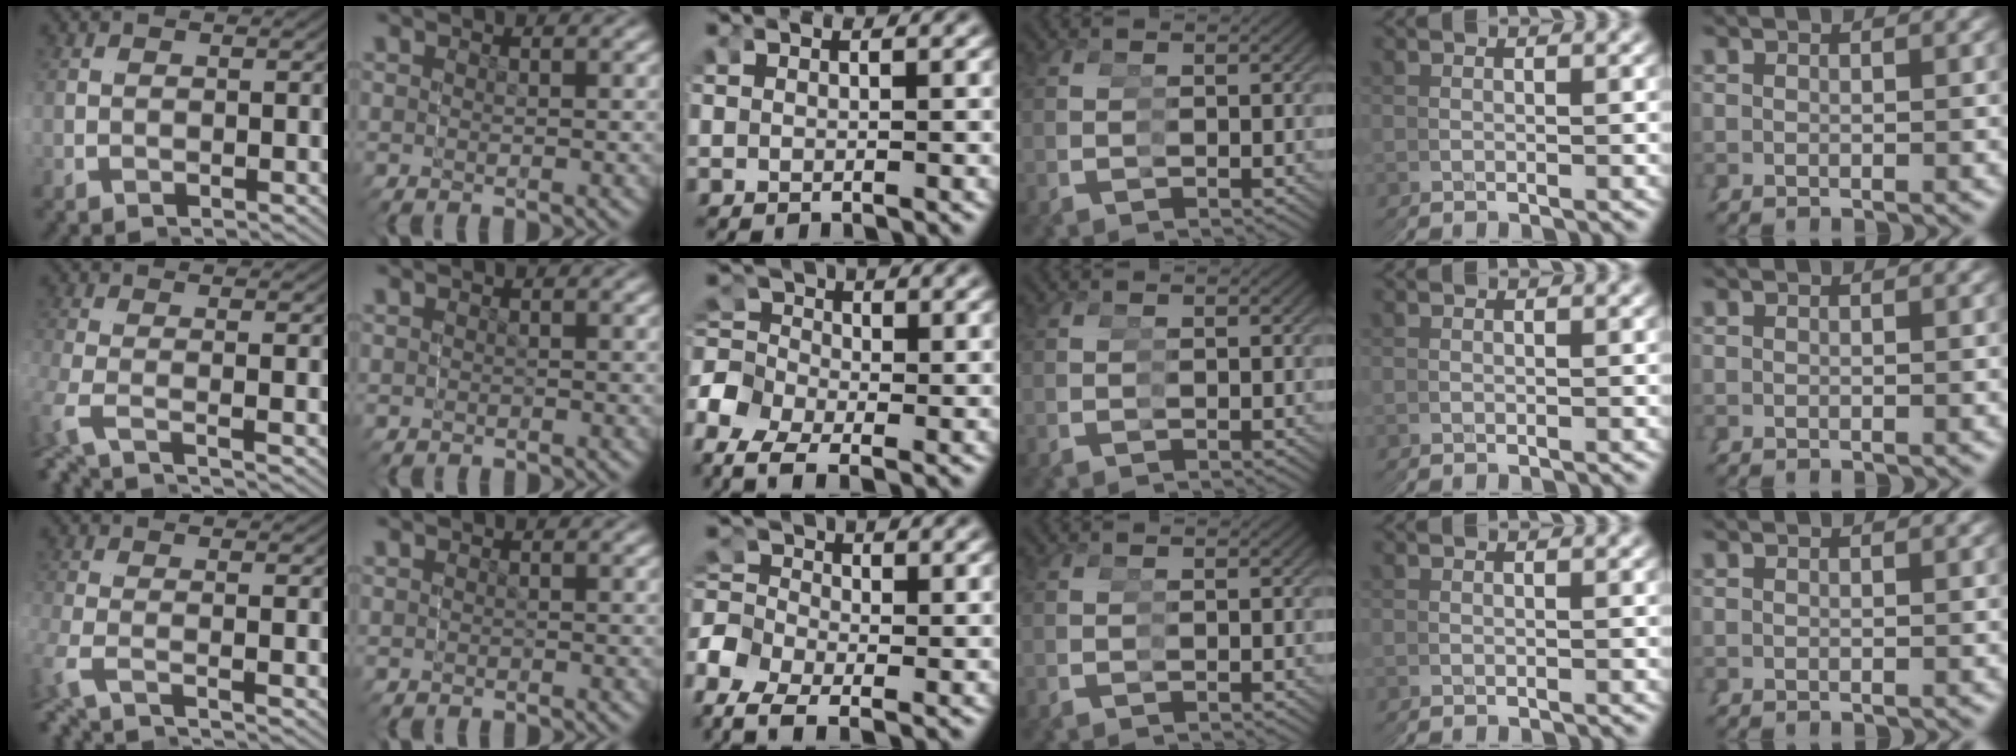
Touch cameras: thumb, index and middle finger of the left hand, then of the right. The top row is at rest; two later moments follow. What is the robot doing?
{"motion": "grasp_and_lifting", "object": "stress ball aka squeeze ball"}